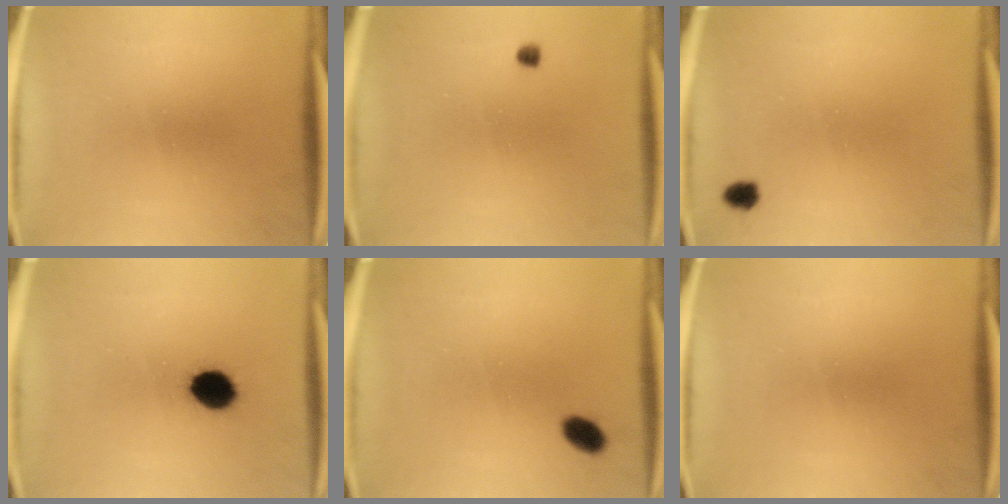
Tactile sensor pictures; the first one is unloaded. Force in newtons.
{"total": 1.0}
{"total": 1.8}
{"total": 6.4}
{"total": 3.3}
{"total": 0.0}